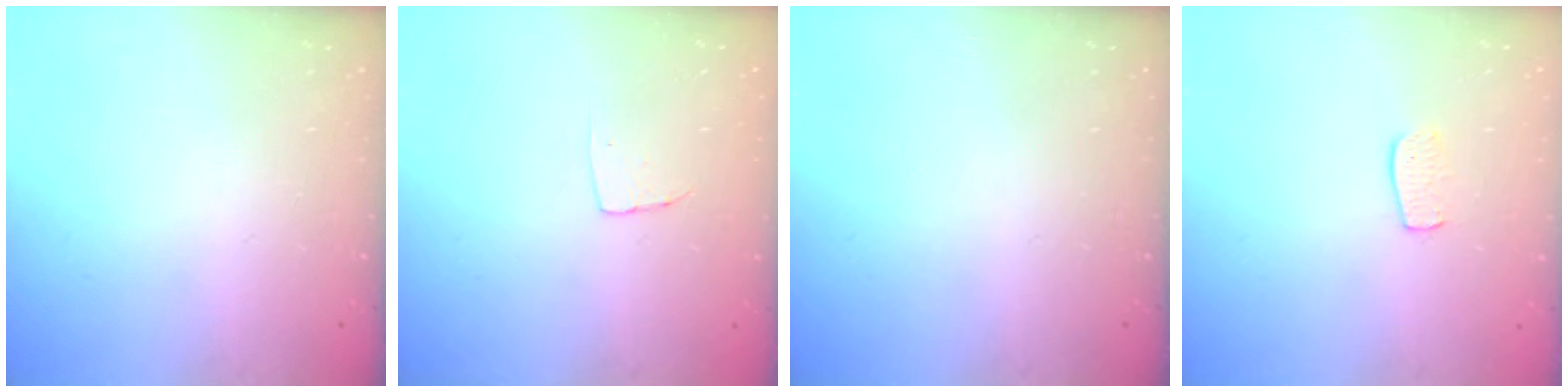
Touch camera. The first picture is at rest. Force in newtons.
{"total": 3.7, "press": 3.7, "slide": 0.2}
{"total": 0.0}
{"total": 6.9, "press": 6.8, "slide": 0.4}